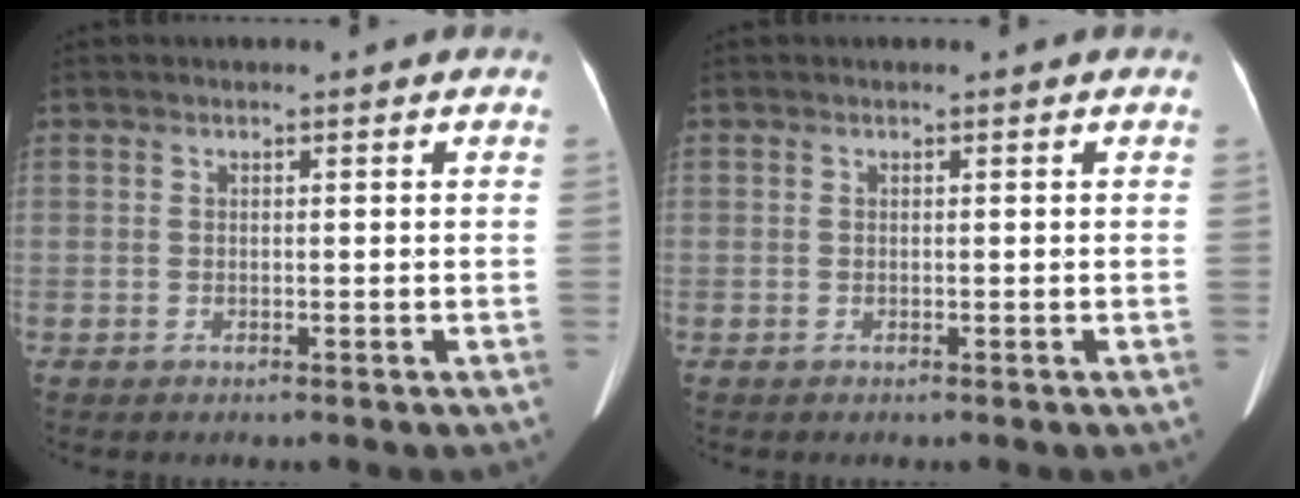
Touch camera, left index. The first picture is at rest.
{"total": 0.0}